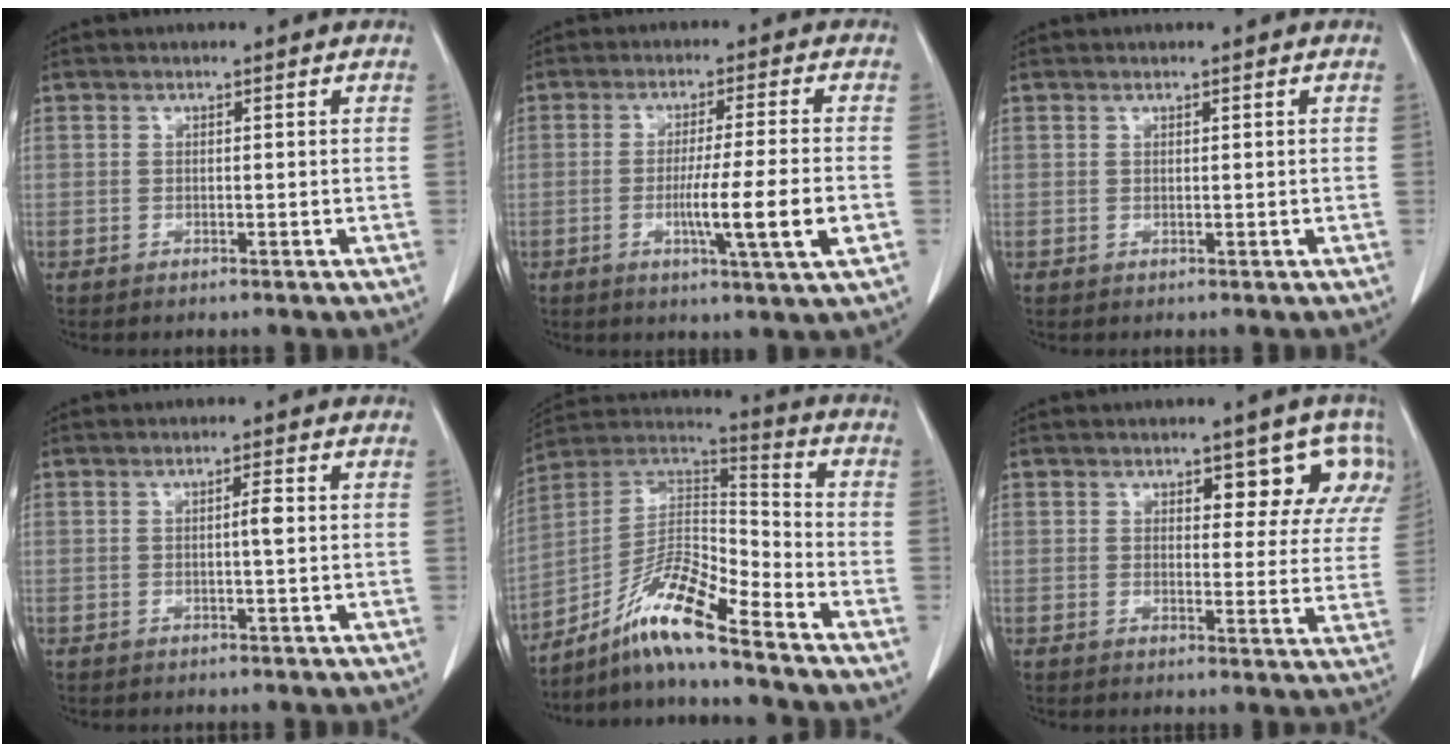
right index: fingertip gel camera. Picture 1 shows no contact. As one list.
[{"total": 9.3, "force": [-2.3, -0.9, 9.0], "torque": [-0.149, -0.019, -0.039]}, {"total": 0.0}, {"total": 1.6, "force": [0.0, 0.0, 1.6], "torque": [-0.027, 0.001, 0.000]}, {"total": 12.5, "force": [-8.8, 0.7, 8.8], "torque": [-0.164, 0.019, -0.162]}, {"total": 7.7, "force": [4.8, 3.7, 4.6], "torque": [-0.030, 0.000, 0.047]}]